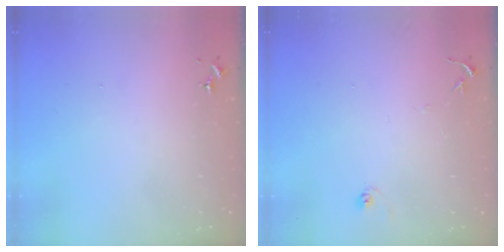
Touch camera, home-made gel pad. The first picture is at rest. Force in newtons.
{"total": 6.0, "press": 5.9, "slide": 0.6}